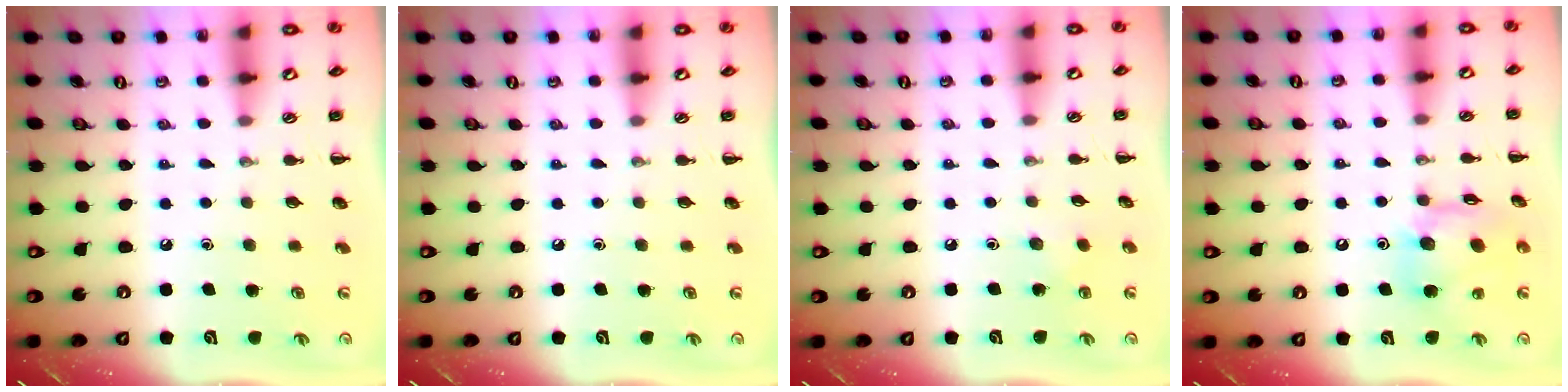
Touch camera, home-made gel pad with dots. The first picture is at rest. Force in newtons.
{"total": 0.0}
{"total": 3.8, "press": 3.6, "slide": 1.1}
{"total": 14.7, "press": 14.4, "slide": 3.3}